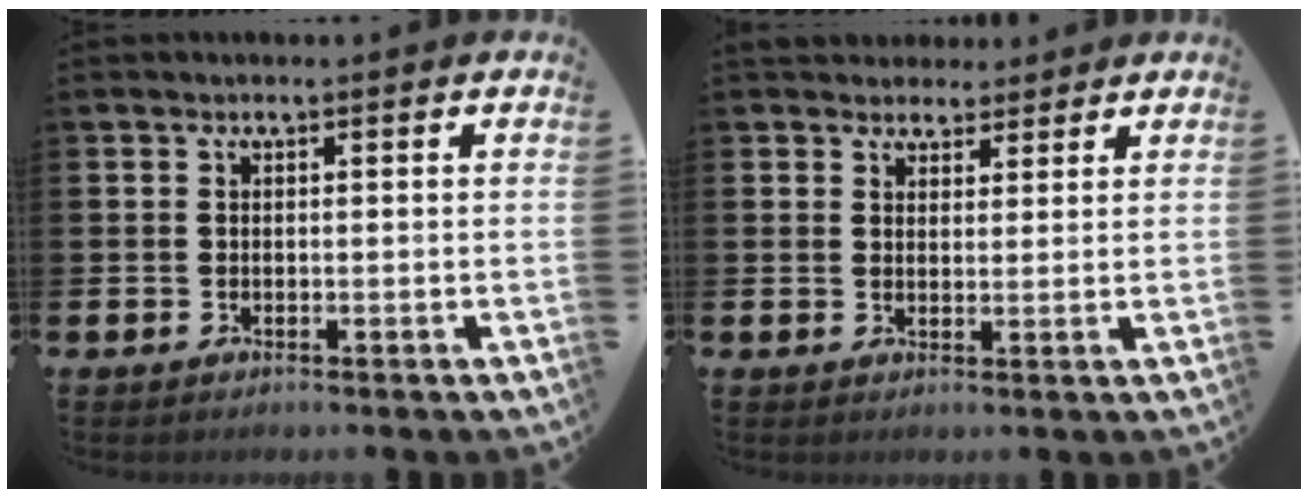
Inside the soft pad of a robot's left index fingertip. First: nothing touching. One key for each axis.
{"total": 3.5, "fx": 3.1, "fy": 1.5, "fz": -0.2, "tx": 0.002, "ty": -0.011, "tz": 0.056}